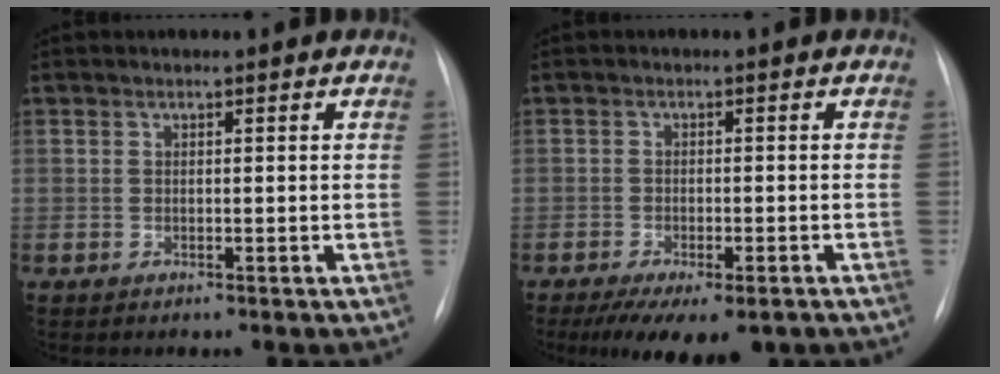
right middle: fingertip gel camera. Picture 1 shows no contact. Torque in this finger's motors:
{"motor_torque": [0.45, -0.61, -0.02, 0.00]}